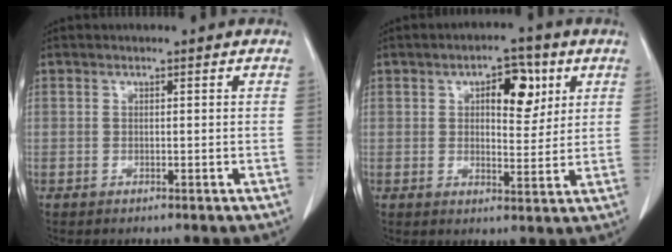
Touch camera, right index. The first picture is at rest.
{"total": 7.2, "force": [2.9, 3.2, 5.7], "torque": [-0.080, 0.009, 0.043]}